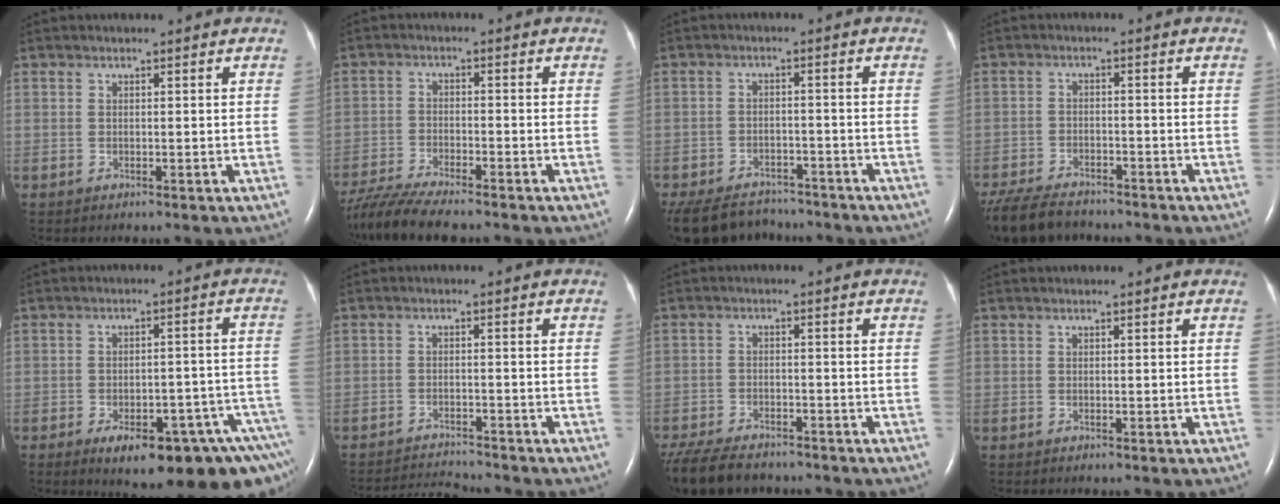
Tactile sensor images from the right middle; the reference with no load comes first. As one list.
[{"total": 9.8, "force": [-8.5, 0.8, 4.9], "torque": [-0.094, -0.025, -0.144]}, {"total": 13.7, "force": [-11.6, 5.9, 4.3], "torque": [-0.107, -0.004, -0.161]}, {"total": 10.7, "force": [-9.1, 3.2, 4.5], "torque": [-0.089, -0.019, -0.148]}, {"total": 17.0, "force": [-11.2, 4.5, 12.0], "torque": [-0.085, 0.029, -0.142]}, {"total": 5.6, "force": [-5.6, -0.7, 0.1], "torque": [-0.006, -0.011, -0.095]}, {"total": 11.9, "force": [-9.9, 4.1, 5.2], "torque": [-0.112, -0.018, -0.155]}, {"total": 0.0}]